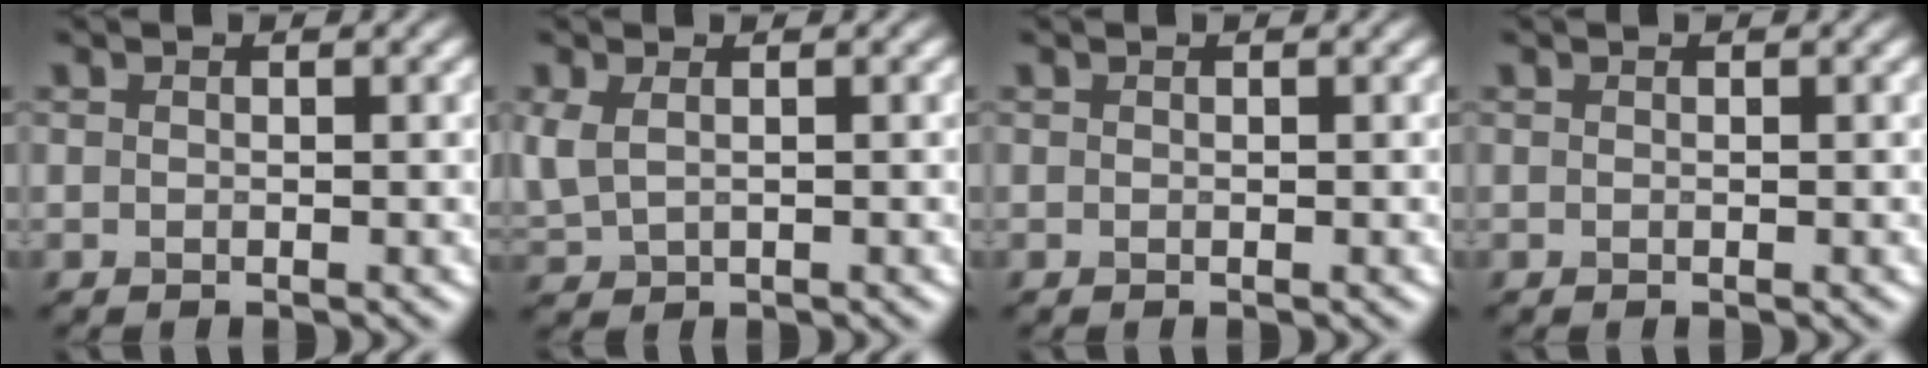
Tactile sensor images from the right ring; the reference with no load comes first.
{"total": 2.4, "force": [0.6, 1.6, 1.7], "torque": [-0.052, -0.001, 0.018]}
{"total": 0.0}
{"total": 0.0}